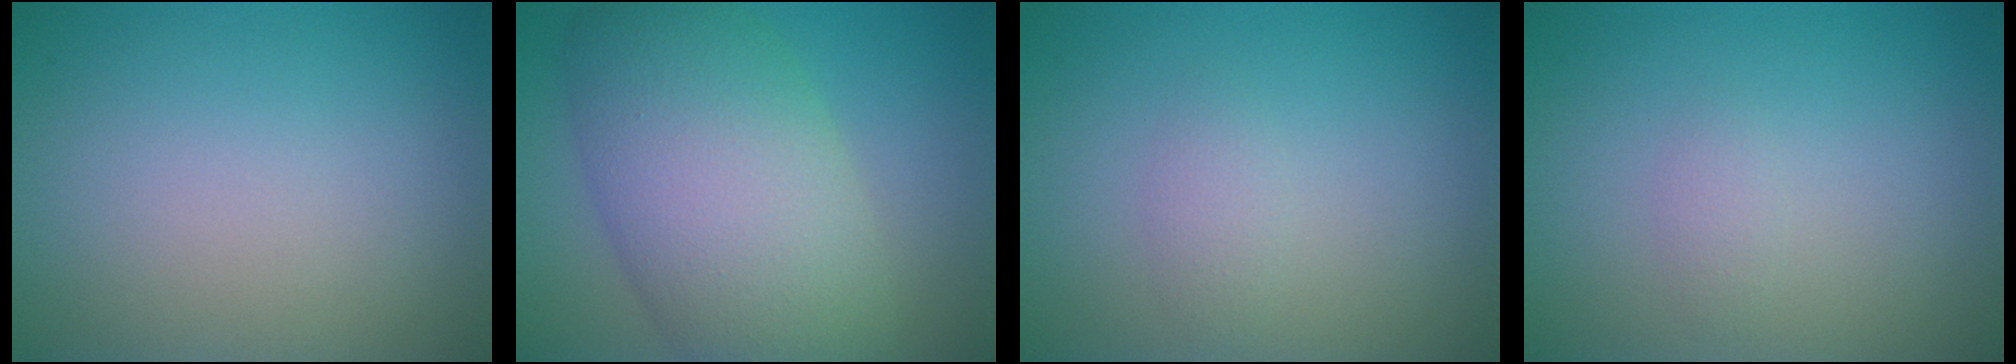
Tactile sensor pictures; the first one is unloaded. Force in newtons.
{"total": 10.6, "press": 10.6, "slide": 0.8}
{"total": 1.2, "press": 1.2, "slide": 0.1}
{"total": 0.8, "press": 0.8, "slide": 0.0}